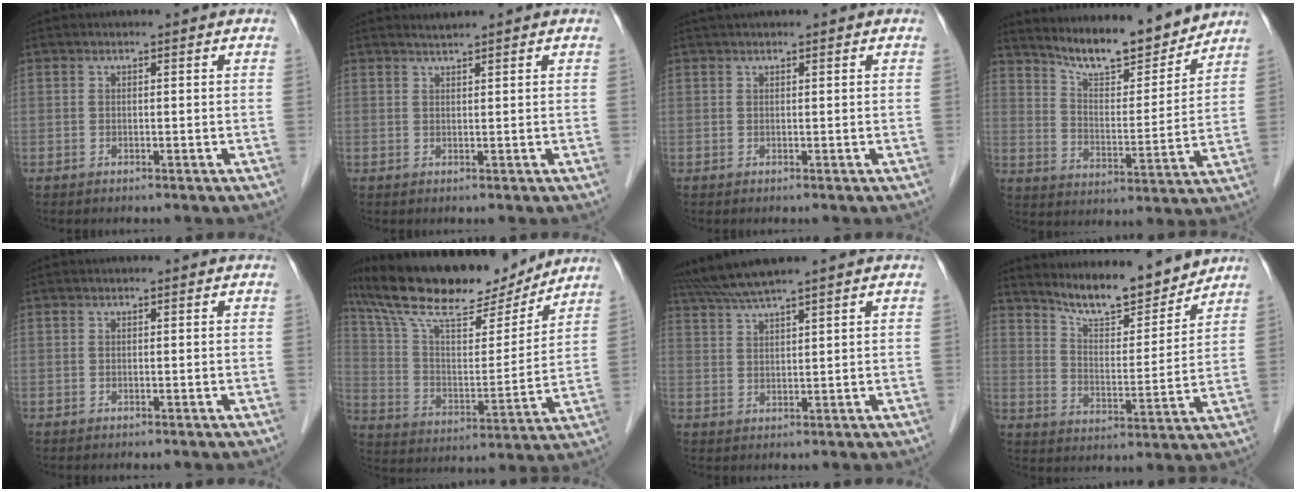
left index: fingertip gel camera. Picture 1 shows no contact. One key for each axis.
{"total": 1.1, "fx": 1.0, "fy": -0.3, "fz": 0.0, "tx": -0.007, "ty": 0.003, "tz": 0.023}
{"total": 2.3, "fx": 2.0, "fy": 0.3, "fz": 1.1, "tx": -0.012, "ty": 0.034, "tz": 0.033}
{"total": 12.6, "fx": 11.8, "fy": 1.8, "fz": 4.2, "tx": -0.072, "ty": -0.002, "tz": 0.192}
{"total": 0.0}
{"total": 21.7, "fx": 18.3, "fy": 4.7, "fz": 10.6, "tx": -0.188, "ty": 0.016, "tz": 0.302}
{"total": 5.3, "fx": 4.6, "fy": -1.4, "fz": 2.1, "tx": -0.049, "ty": 0.017, "tz": 0.094}
{"total": 11.3, "fx": 10.6, "fy": 1.6, "fz": 3.5, "tx": -0.063, "ty": -0.001, "tz": 0.177}